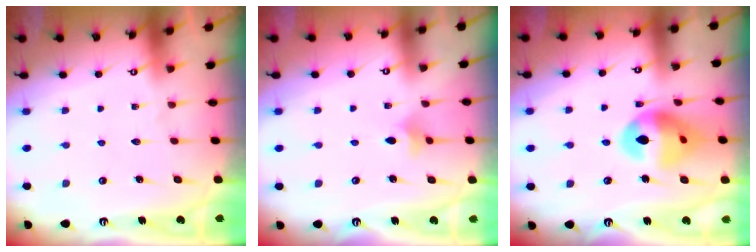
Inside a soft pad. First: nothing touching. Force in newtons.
{"total": 4.2, "press": 4.1, "slide": 1.0}
{"total": 15.0, "press": 14.9, "slide": 1.9}